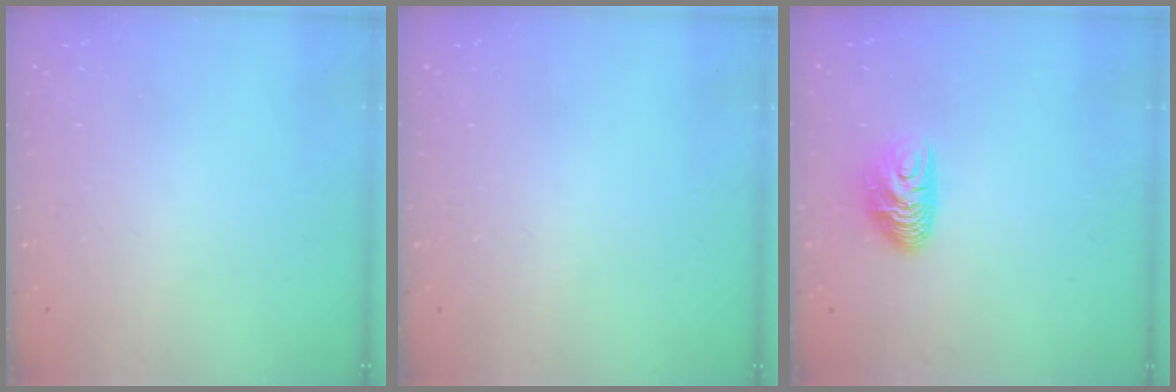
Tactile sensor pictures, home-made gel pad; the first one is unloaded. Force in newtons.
{"total": 0.0}
{"total": 7.9, "press": 7.8, "slide": 1.0}